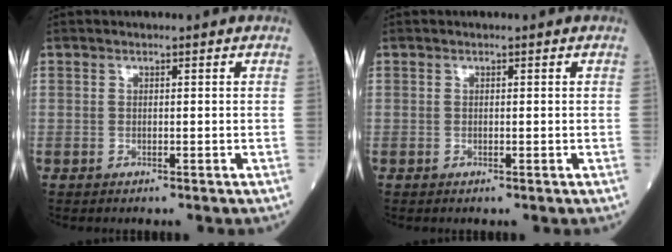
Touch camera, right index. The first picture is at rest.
{"total": 0.0}